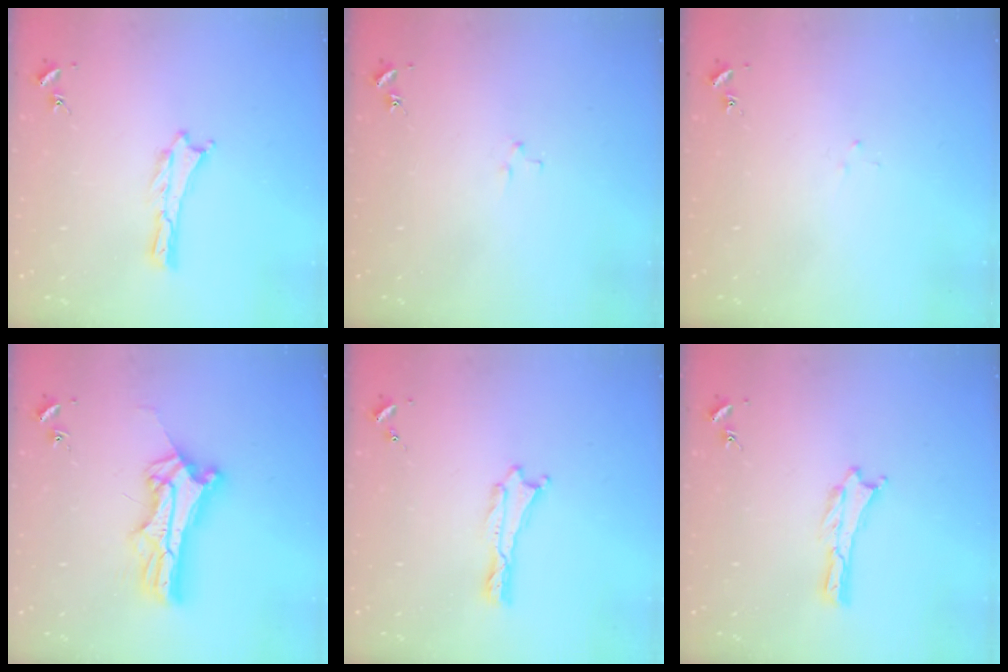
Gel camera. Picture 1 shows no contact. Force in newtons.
{"total": 1.8, "press": 1.8, "slide": 0.1}
{"total": 1.8, "press": 1.8, "slide": 0.1}
{"total": 10.9, "press": 10.9, "slide": 0.8}
{"total": 0.0}
{"total": 0.0}